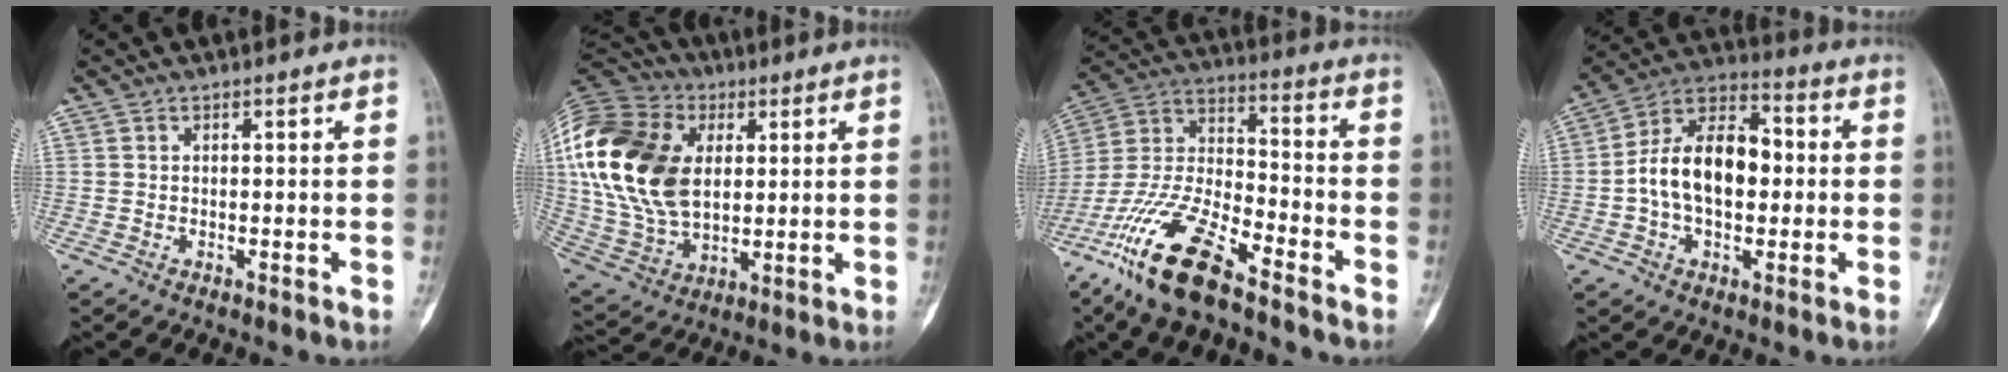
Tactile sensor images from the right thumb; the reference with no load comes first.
{"total": 25.3, "force": [4.8, 16.9, 18.2], "torque": [-0.368, -0.005, 0.089]}
{"total": 18.5, "force": [-12.1, 5.9, 12.7], "torque": [-0.265, 0.053, -0.231]}
{"total": 15.7, "force": [-0.4, 9.8, 12.3], "torque": [-0.192, 0.037, -0.016]}